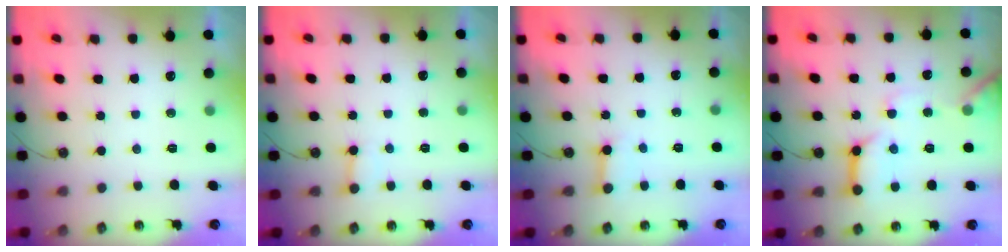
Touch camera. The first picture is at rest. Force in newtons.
{"total": 3.4, "press": 3.3, "slide": 0.5}
{"total": 3.6, "press": 3.5, "slide": 0.3}
{"total": 13.0, "press": 12.9, "slide": 1.7}